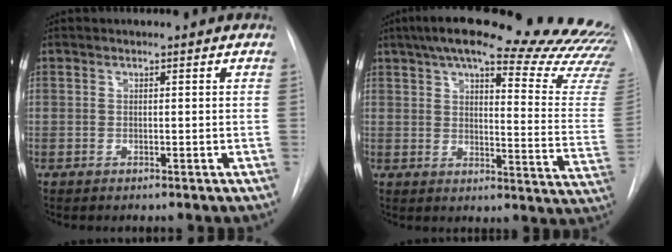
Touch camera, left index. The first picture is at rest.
{"total": 31.8, "force": [27.6, 3.6, 15.4], "torque": [-0.169, -0.085, 0.321]}